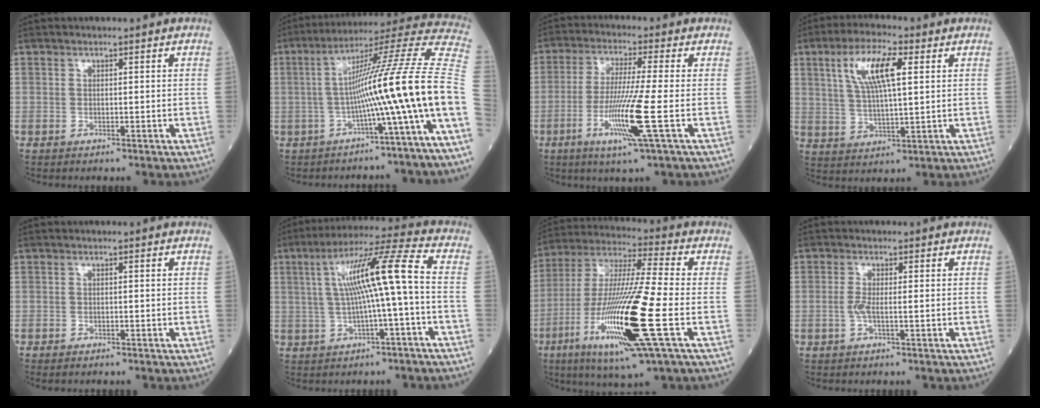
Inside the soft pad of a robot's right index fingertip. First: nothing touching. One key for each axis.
{"total": 17.3, "fx": -3.8, "fy": -2.7, "fz": 16.6, "tx": -0.246, "ty": 0.022, "tz": -0.074}
{"total": 10.1, "fx": -3.1, "fy": -1.4, "fz": 9.5, "tx": -0.191, "ty": -0.023, "tz": -0.062}
{"total": 9.9, "fx": 3.5, "fy": 2.2, "fz": 9.0, "tx": -0.178, "ty": 0.012, "tz": 0.068}
{"total": 1.1, "fx": -1.0, "fy": 0.3, "fz": 0.5, "tx": -0.010, "ty": -0.002, "tz": -0.012}
{"total": 11.5, "fx": 0.4, "fy": -0.5, "fz": 11.5, "tx": -0.195, "ty": 0.028, "tz": 0.009}
{"total": 20.6, "fx": -6.4, "fy": 0.6, "fz": 19.6, "tx": -0.412, "ty": -0.033, "tz": -0.123}
{"total": 2.1, "fx": -0.3, "fy": 0.3, "fz": 2.0, "tx": -0.048, "ty": -0.002, "tz": -0.009}